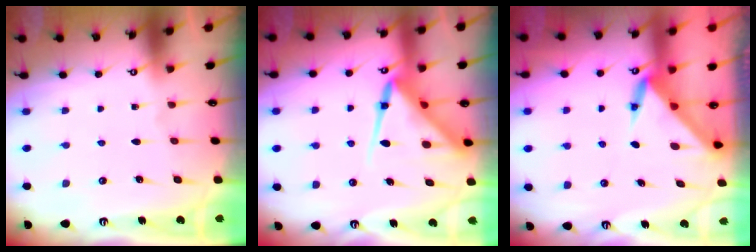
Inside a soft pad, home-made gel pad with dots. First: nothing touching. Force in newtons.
{"total": 11.1, "press": 11.0, "slide": 1.1}
{"total": 3.5, "press": 3.5, "slide": 0.1}